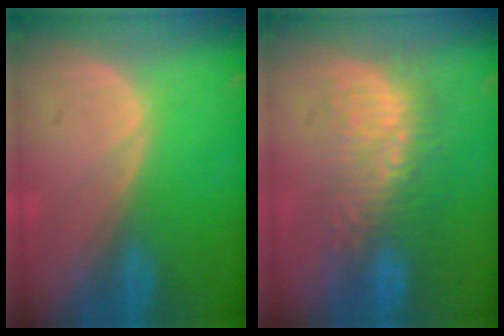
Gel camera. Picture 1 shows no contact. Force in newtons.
{"total": 8.9, "press": 8.6, "slide": 2.2}